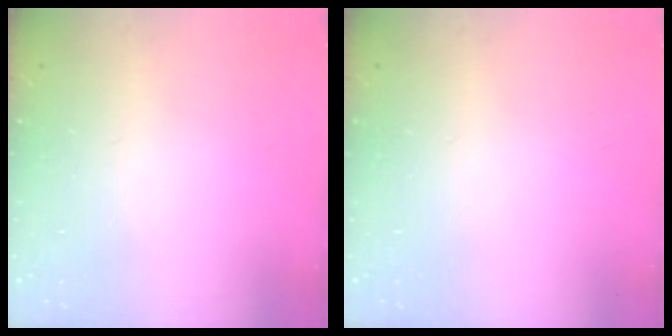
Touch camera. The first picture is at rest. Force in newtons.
{"total": 0.0}